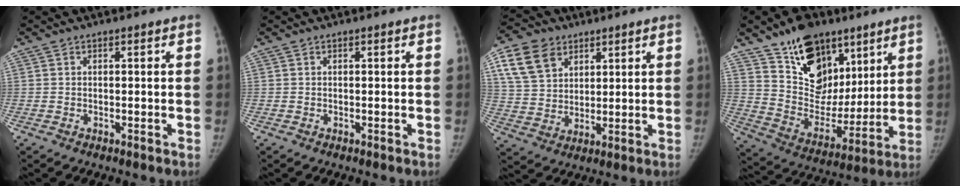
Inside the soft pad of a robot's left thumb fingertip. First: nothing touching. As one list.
[{"total": 0.0}, {"total": 11.5, "force": [5.5, 8.3, 5.7], "torque": [-0.087, -0.010, 0.110]}, {"total": 19.0, "force": [12.0, 11.9, 8.7], "torque": [-0.089, -0.065, 0.212]}]